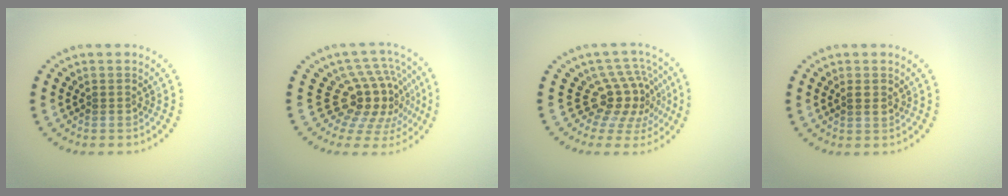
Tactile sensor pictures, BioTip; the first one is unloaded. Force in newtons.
{"total": 5.6, "press": 4.0, "slide": 3.9}
{"total": 4.4, "press": 3.1, "slide": 3.1}
{"total": 0.9, "press": 0.8, "slide": 0.4}